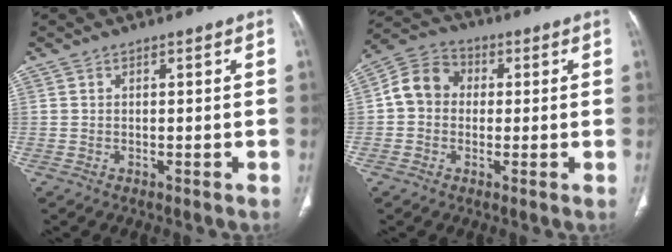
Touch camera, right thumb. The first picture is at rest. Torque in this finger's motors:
{"motor_torque": [-0.10, 0.19, 0.12, -0.12, 0.03]}